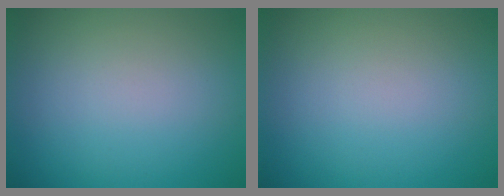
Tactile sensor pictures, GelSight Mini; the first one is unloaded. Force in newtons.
{"total": 0.0}